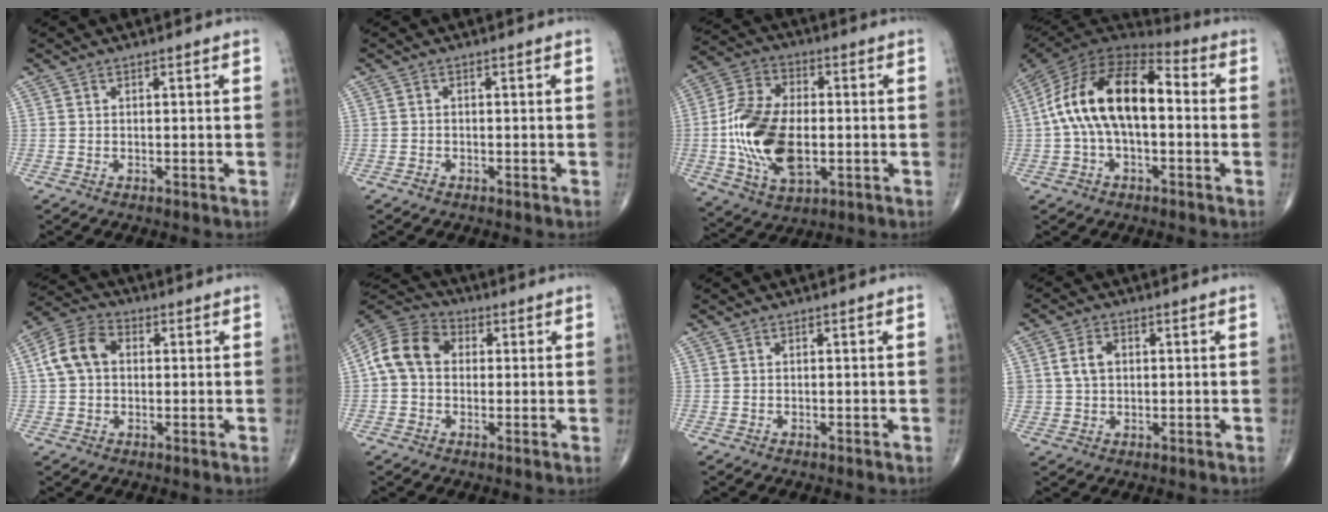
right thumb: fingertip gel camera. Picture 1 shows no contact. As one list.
[{"total": 0.8, "force": [-0.6, 0.5, 0.2], "torque": [-0.002, 0.001, -0.014]}, {"total": 17.9, "force": [-1.9, 10.4, 14.4], "torque": [-0.274, 0.009, -0.029]}, {"total": 18.9, "force": [0.4, 10.0, 16.0], "torque": [-0.289, 0.046, -0.003]}, {"total": 8.5, "force": [1.2, 6.3, 5.7], "torque": [-0.108, 0.025, 0.014]}, {"total": 10.6, "force": [1.0, 8.2, 6.6], "torque": [-0.114, 0.031, 0.004]}, {"total": 0.0}, {"total": 4.5, "force": [0.8, 3.4, 2.9], "torque": [-0.045, 0.002, 0.015]}]